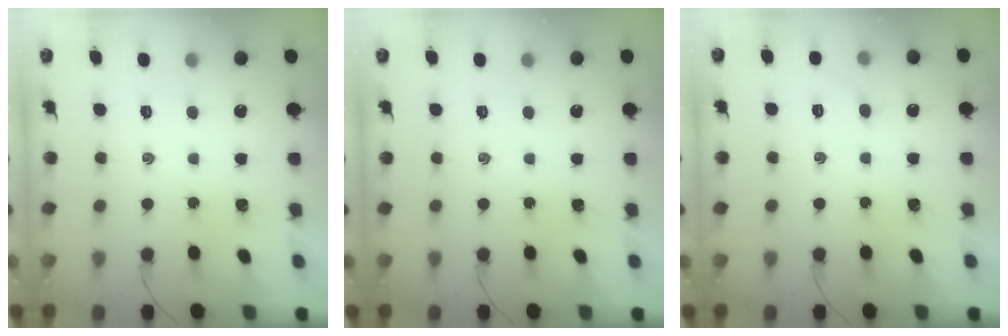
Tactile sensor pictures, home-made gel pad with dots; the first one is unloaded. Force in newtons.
{"total": 0.0}
{"total": 2.4, "press": 2.3, "slide": 0.7}